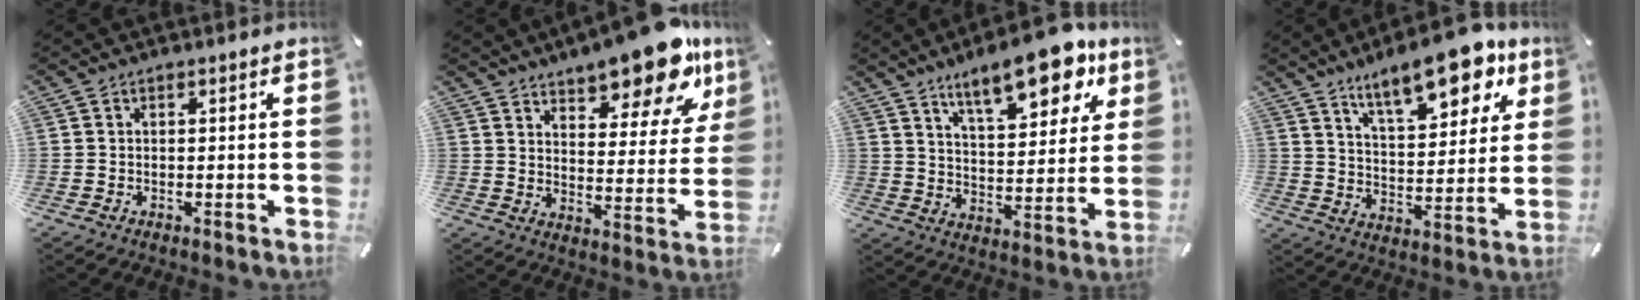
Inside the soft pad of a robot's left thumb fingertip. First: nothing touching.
{"total": 16.6, "force": [12.9, 5.6, 8.9], "torque": [-0.113, -0.101, 0.213]}
{"total": 17.1, "force": [11.6, 6.7, 10.7], "torque": [-0.159, -0.060, 0.191]}
{"total": 17.3, "force": [12.1, 6.8, 10.3], "torque": [-0.154, -0.066, 0.202]}